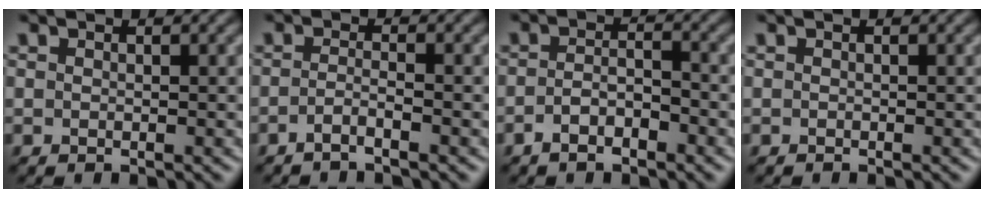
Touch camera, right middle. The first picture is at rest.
{"total": 1.3, "force": [-0.9, 0.2, 0.9], "torque": [-0.019, 0.001, -0.024]}
{"total": 2.2, "force": [-1.3, 0.8, 1.5], "torque": [-0.032, 0.005, -0.027]}
{"total": 0.0}